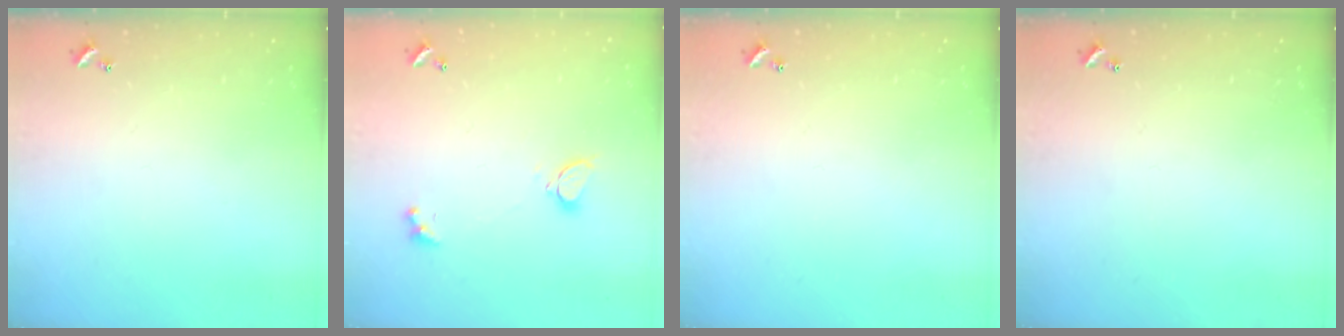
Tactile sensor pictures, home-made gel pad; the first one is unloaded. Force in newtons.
{"total": 2.3, "press": 2.2, "slide": 0.7}
{"total": 0.0}
{"total": 0.0}